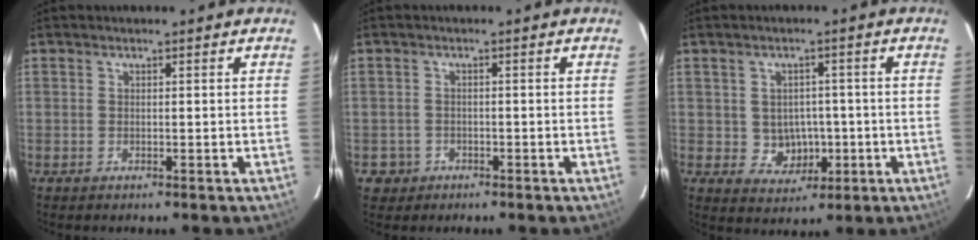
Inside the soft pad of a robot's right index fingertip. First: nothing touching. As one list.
[{"total": 3.0, "force": [-1.2, 2.8, 0.3], "torque": [-0.016, 0.011, -0.015]}, {"total": 5.6, "force": [-0.7, 5.2, 2.0], "torque": [-0.048, 0.012, 0.008]}]